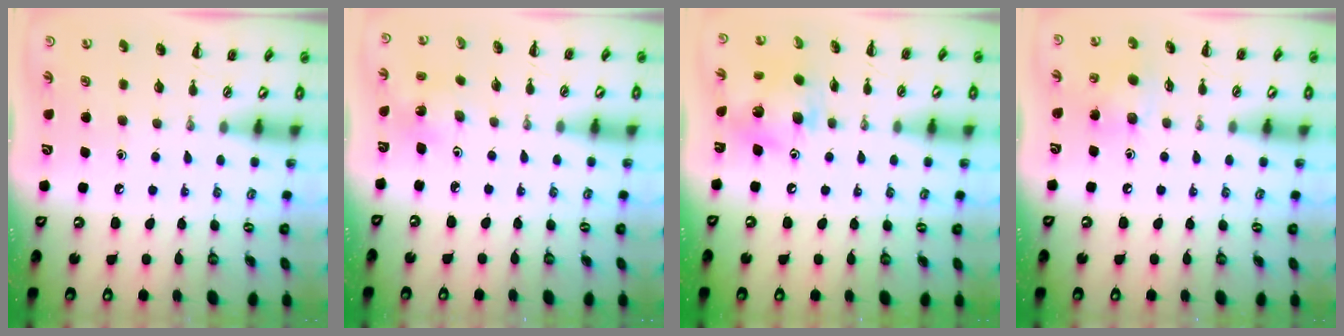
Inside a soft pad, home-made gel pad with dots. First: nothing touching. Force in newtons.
{"total": 3.0, "press": 2.8, "slide": 1.0}
{"total": 9.4, "press": 9.4, "slide": 0.1}
{"total": 7.4, "press": 7.3, "slide": 0.6}